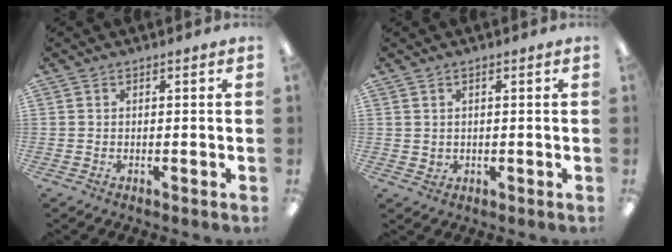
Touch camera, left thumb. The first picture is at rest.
{"total": 1.6, "force": [0.9, 1.2, 0.5], "torque": [-0.011, 0.003, 0.016]}